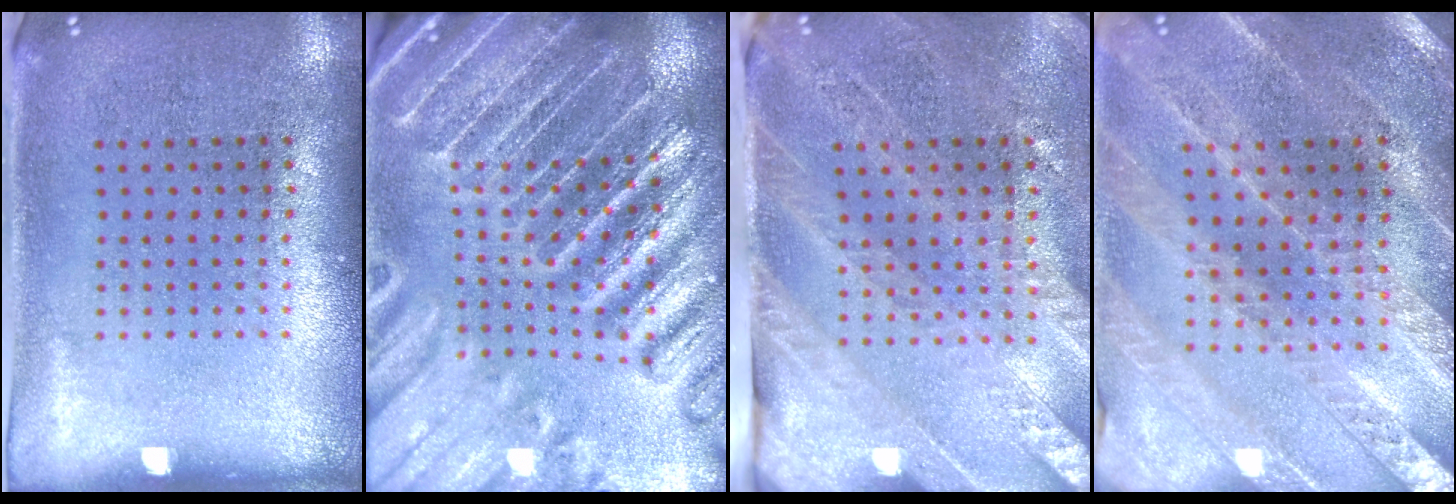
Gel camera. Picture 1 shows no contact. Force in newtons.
{"total": 5.0, "press": 4.4, "slide": 2.3}
{"total": 3.5, "press": 3.0, "slide": 1.8}
{"total": 2.2, "press": 2.2, "slide": 0.2}